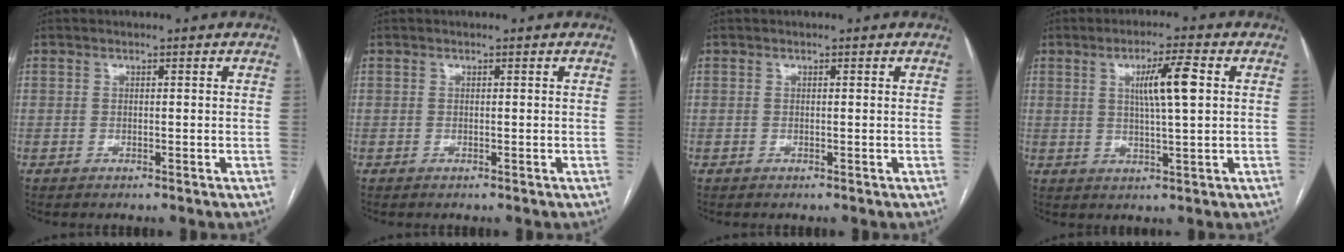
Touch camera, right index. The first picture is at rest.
{"total": 0.0}
{"total": 0.0}
{"total": 6.9, "force": [1.7, 0.2, 6.6], "torque": [-0.116, 0.003, 0.028]}